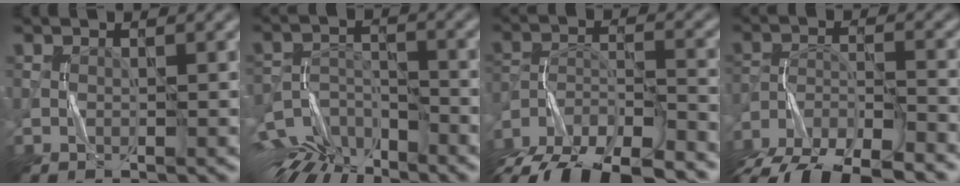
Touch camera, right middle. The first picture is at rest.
{"total": 7.6, "force": [-5.6, 3.3, 3.9], "torque": [-0.068, -0.003, -0.107]}
{"total": 13.1, "force": [-11.2, 4.6, 4.9], "torque": [-0.084, -0.012, -0.165]}
{"total": 9.2, "force": [-7.8, 2.9, 4.0], "torque": [-0.063, -0.015, -0.131]}